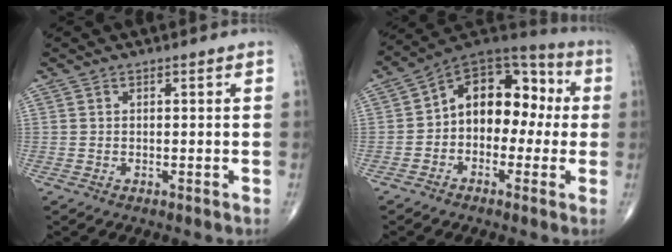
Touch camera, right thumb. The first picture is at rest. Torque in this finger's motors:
{"motor_torque": [-0.02, 0.23, 0.94, -0.20, 0.12]}